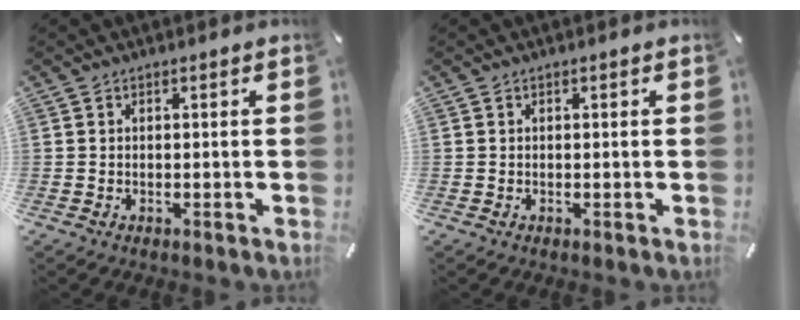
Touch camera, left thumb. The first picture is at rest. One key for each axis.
{"total": 0.0}